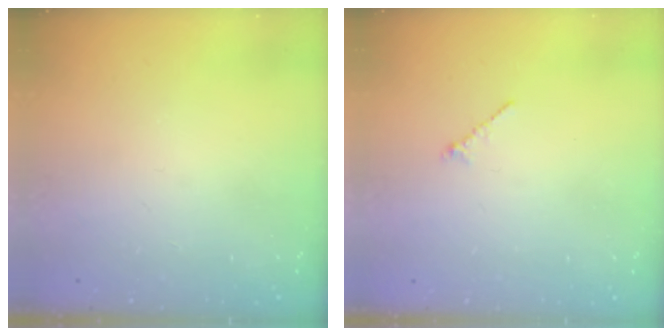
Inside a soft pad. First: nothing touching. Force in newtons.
{"total": 0.8, "press": 0.7, "slide": 0.4}